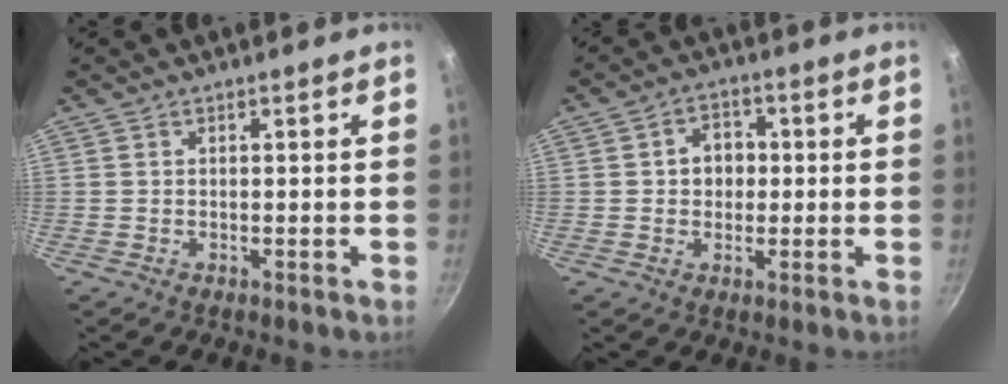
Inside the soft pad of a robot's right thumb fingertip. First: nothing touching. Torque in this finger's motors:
{"motor_torque": [0.02, 0.06, 0.06, -0.10, 0.08]}